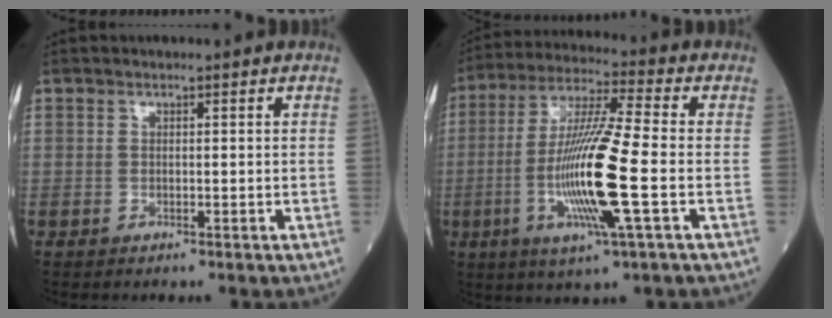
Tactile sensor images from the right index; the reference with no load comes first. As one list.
[{"total": 14.9, "force": [-3.2, 0.1, 14.6], "torque": [-0.294, -0.012, -0.064]}]